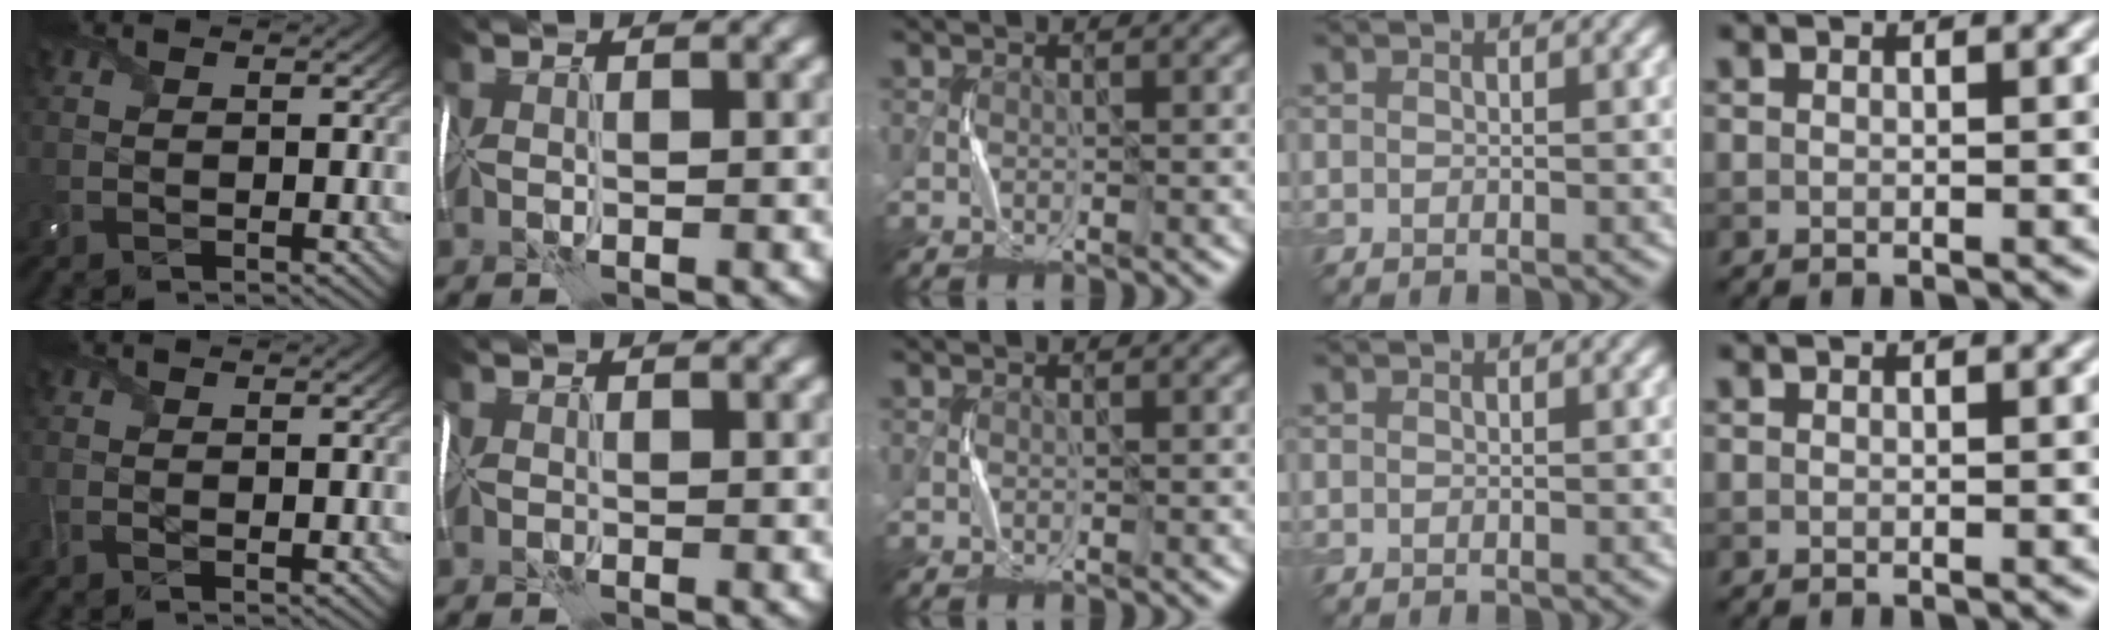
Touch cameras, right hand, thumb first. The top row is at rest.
{"thumb": {"total": 1.3, "force": [-0.2, 0.8, 1.1], "torque": [-0.027, -0.006, -0.003]}, "index": {"total": 0.5, "force": [-0.2, 0.3, 0.4], "torque": [-0.012, -0.003, -0.009]}}